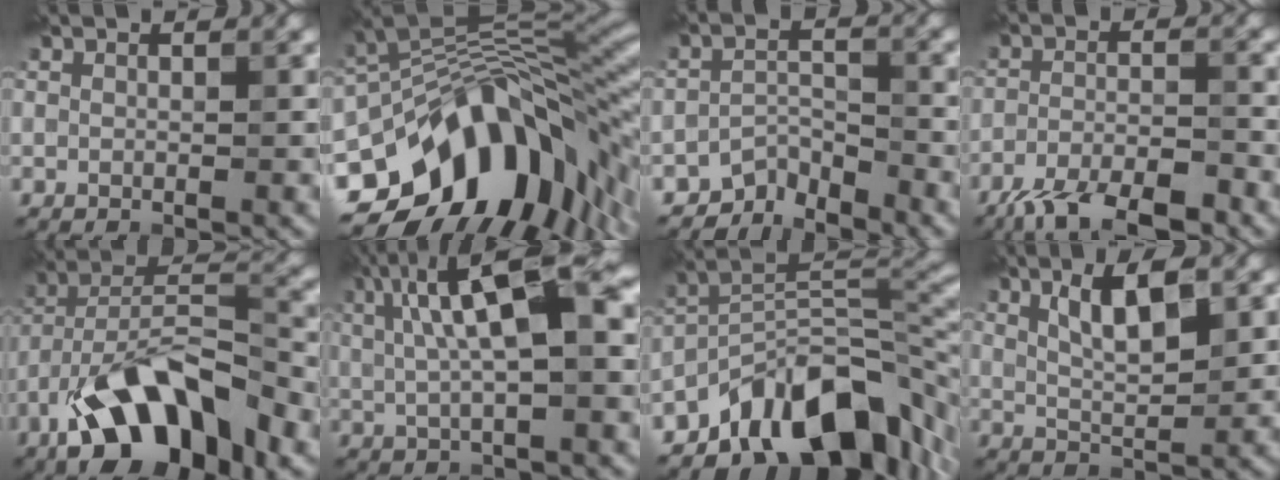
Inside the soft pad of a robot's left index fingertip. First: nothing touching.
{"total": 15.7, "force": [-6.5, 9.1, 11.1], "torque": [-0.161, 0.004, -0.106]}
{"total": 3.4, "force": [-3.1, 1.1, 0.6], "torque": [-0.001, 0.005, -0.067]}
{"total": 6.6, "force": [-5.1, 1.9, 3.8], "torque": [-0.065, -0.005, -0.094]}
{"total": 11.2, "force": [-6.2, 4.6, 8.1], "torque": [-0.138, 0.015, -0.121]}
{"total": 9.4, "force": [2.3, 2.8, 8.7], "torque": [-0.143, 0.018, 0.034]}
{"total": 11.6, "force": [-7.1, 5.1, 7.7], "torque": [-0.101, 0.001, -0.136]}
{"total": 4.9, "force": [2.1, 1.5, 4.2], "torque": [-0.078, 0.002, 0.036]}